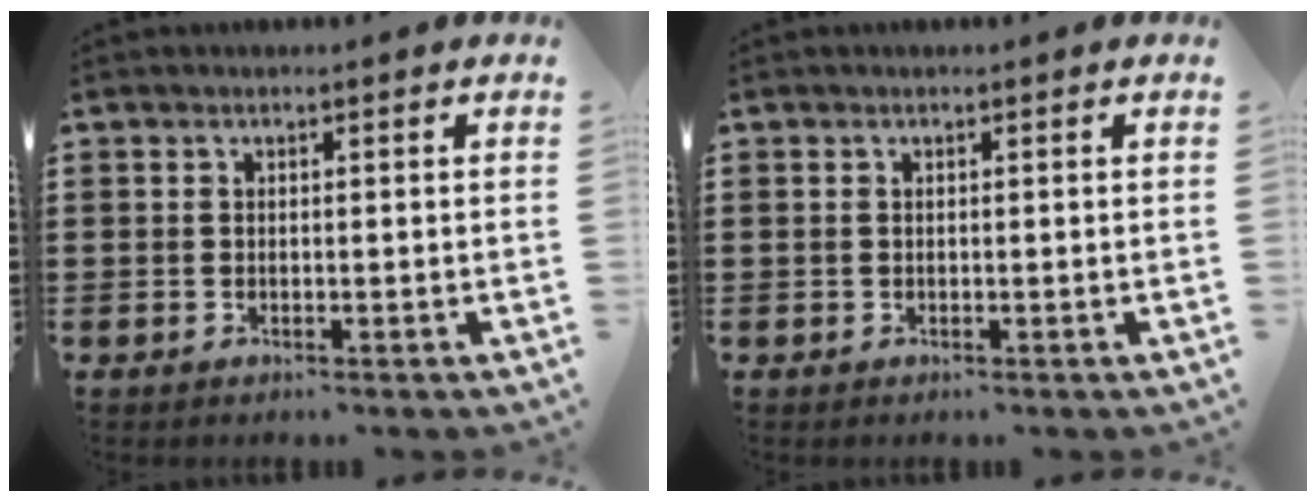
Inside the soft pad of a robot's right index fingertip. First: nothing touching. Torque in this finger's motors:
{"motor_torque": [-0.36, 0.46, -0.01, -0.01]}